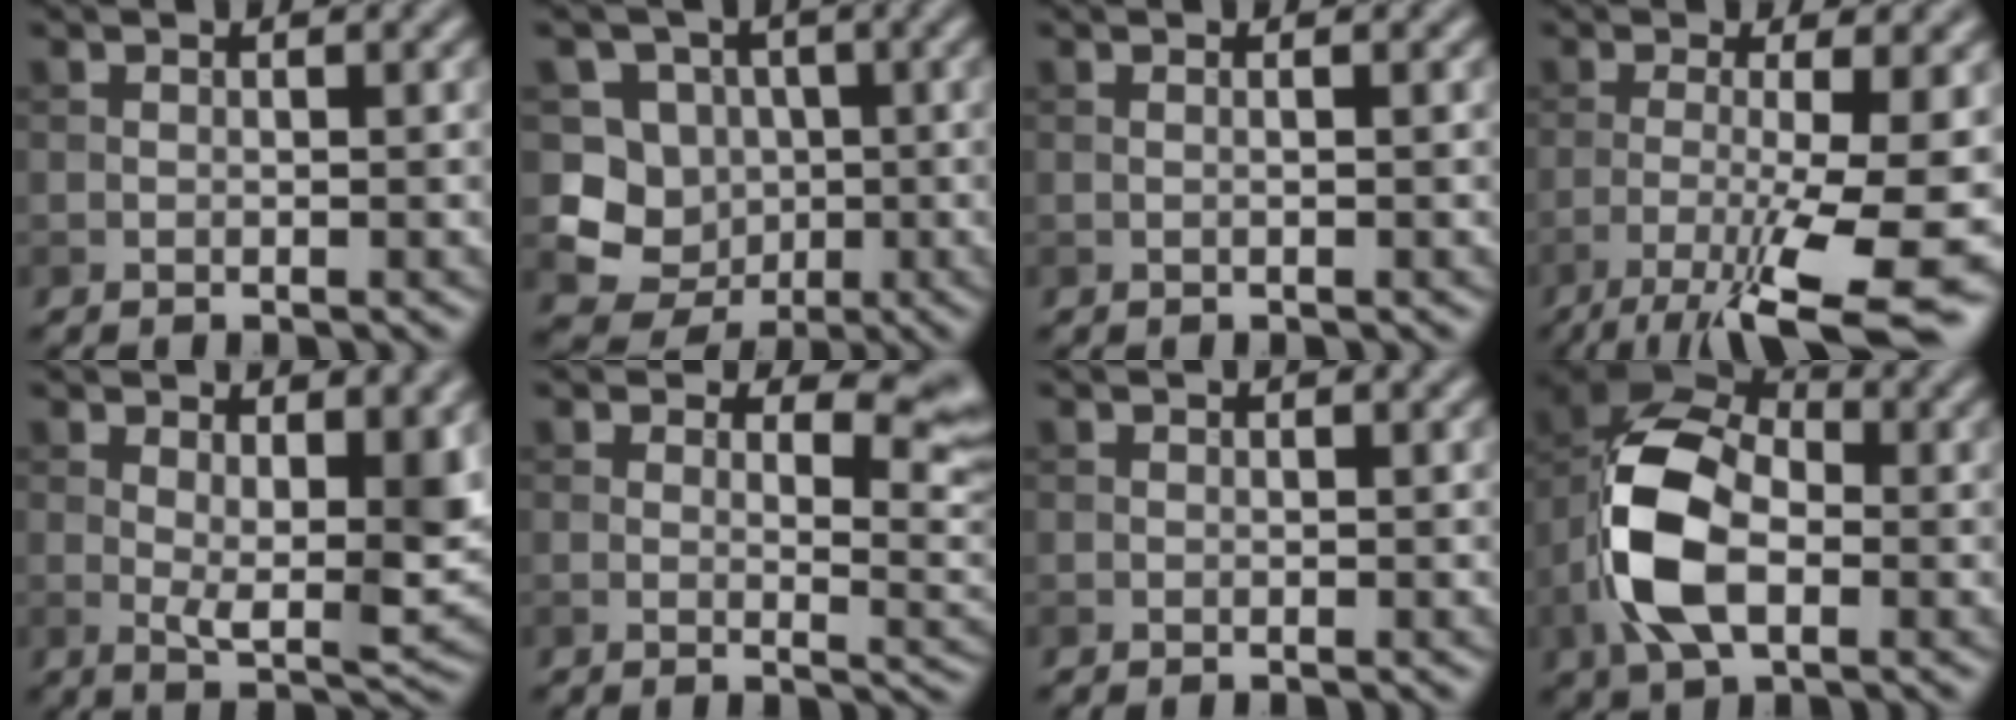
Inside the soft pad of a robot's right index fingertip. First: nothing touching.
{"total": 5.8, "force": [-0.6, 5.5, 1.9], "torque": [-0.015, -0.006, -0.027]}
{"total": 0.8, "force": [0.1, 0.2, 0.7], "torque": [-0.010, 0.000, -0.006]}
{"total": 9.7, "force": [-3.9, 1.9, 8.7], "torque": [-0.132, -0.010, -0.063]}
{"total": 6.0, "force": [1.6, 2.1, 5.4], "torque": [-0.085, -0.013, 0.031]}
{"total": 5.5, "force": [2.9, 2.8, 3.8], "torque": [-0.038, -0.006, 0.040]}
{"total": 0.0}
{"total": 10.0, "force": [-2.2, 5.8, 7.8], "torque": [-0.173, 0.007, -0.052]}